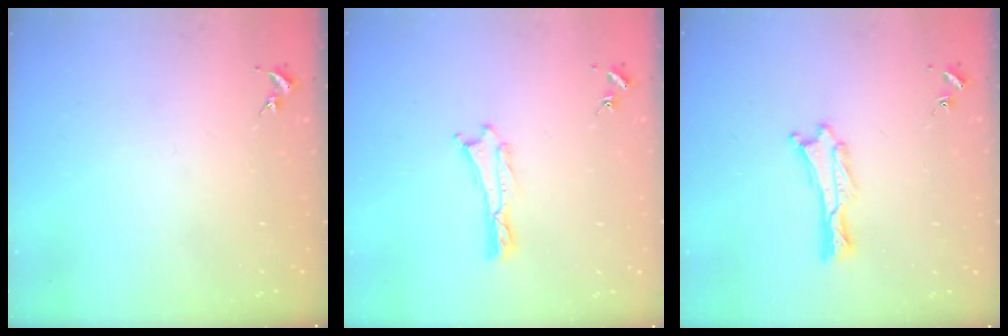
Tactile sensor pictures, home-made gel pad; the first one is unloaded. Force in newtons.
{"total": 0.0}
{"total": 0.6, "press": 0.6, "slide": 0.2}